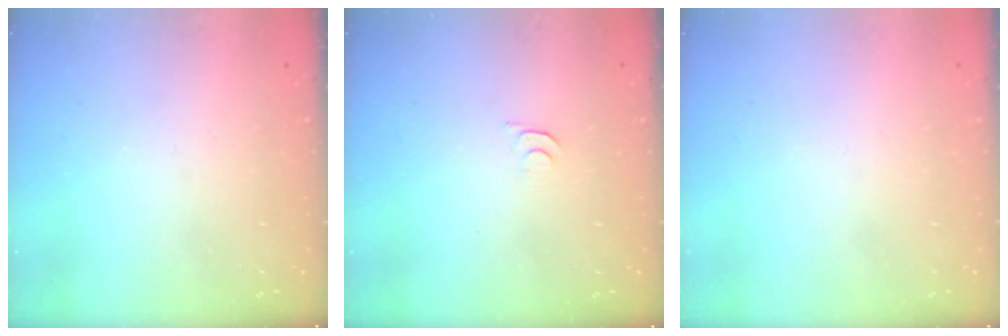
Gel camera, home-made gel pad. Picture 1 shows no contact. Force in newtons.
{"total": 5.2, "press": 5.2, "slide": 0.6}
{"total": 1.6, "press": 1.6, "slide": 0.1}